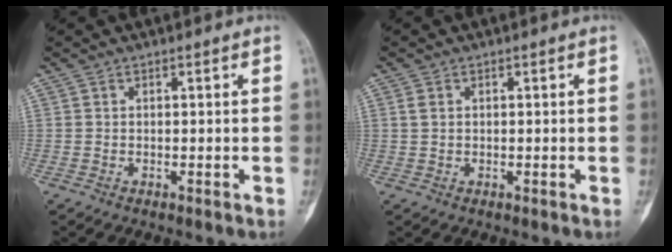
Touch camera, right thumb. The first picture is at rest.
{"total": 1.5, "force": [0.5, 1.0, 0.9], "torque": [-0.021, 0.002, 0.013]}